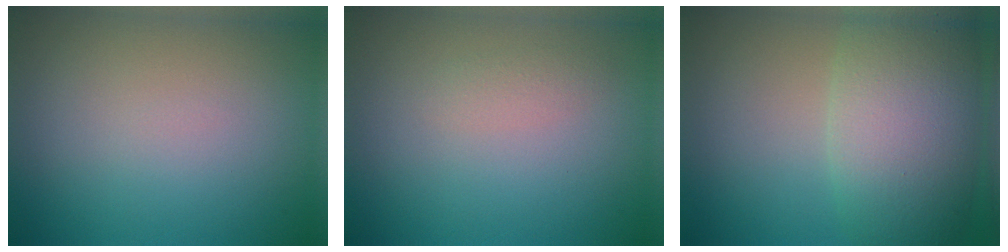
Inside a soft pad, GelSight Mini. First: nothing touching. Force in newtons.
{"total": 1.0, "press": 1.0, "slide": 0.0}
{"total": 8.2, "press": 8.1, "slide": 0.6}